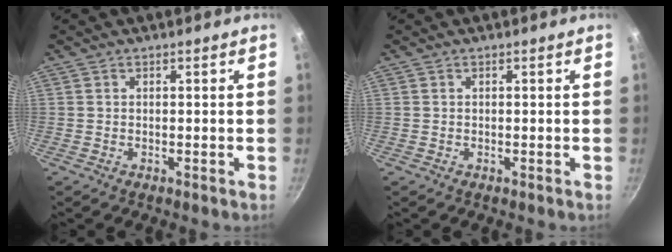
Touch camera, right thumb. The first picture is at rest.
{"total": 0.0}